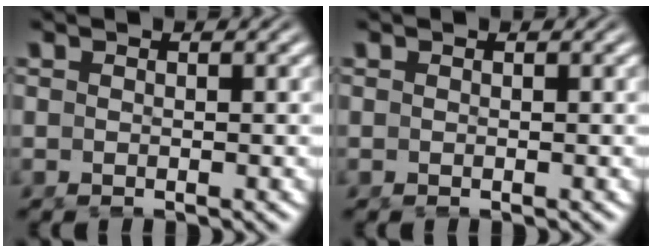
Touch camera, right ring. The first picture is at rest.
{"total": 0.0}